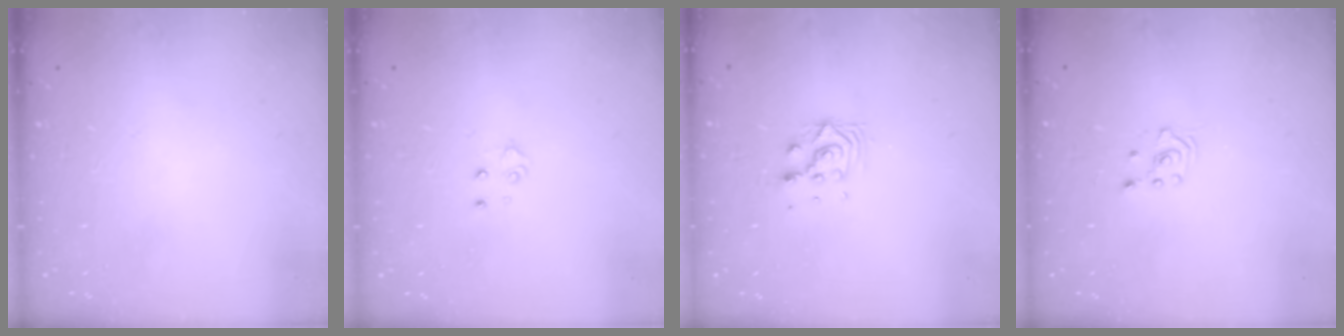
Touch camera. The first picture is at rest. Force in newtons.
{"total": 3.9, "press": 3.9, "slide": 0.3}
{"total": 7.0, "press": 7.0, "slide": 0.5}
{"total": 2.0, "press": 2.0, "slide": 0.3}